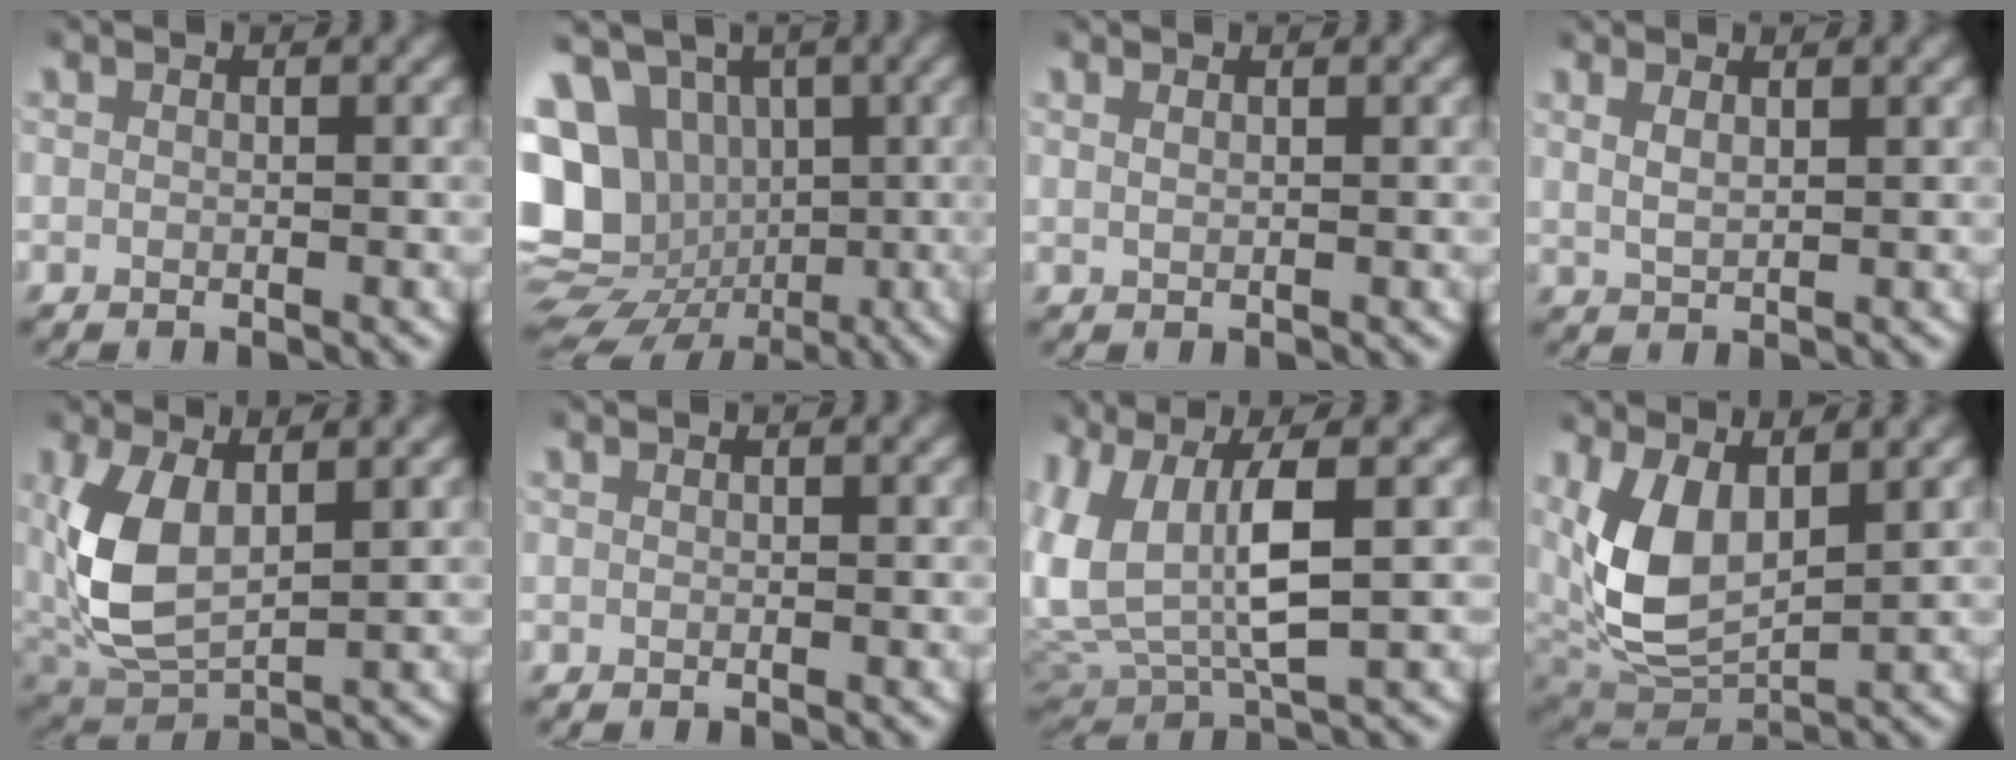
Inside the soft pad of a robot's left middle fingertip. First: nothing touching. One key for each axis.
{"total": 16.5, "fx": -3.0, "fy": 14.7, "fz": 6.9, "tx": -0.171, "ty": -0.064, "tz": -0.040}
{"total": 0.6, "fx": 0.5, "fy": -0.1, "fz": 0.3, "tx": -0.006, "ty": -0.001, "tz": 0.014}
{"total": 1.3, "fx": 0.9, "fy": 0.3, "fz": 0.9, "tx": -0.022, "ty": -0.003, "tz": 0.026}
{"total": 5.6, "fx": 1.1, "fy": 3.3, "fz": 4.4, "tx": -0.118, "ty": -0.007, "tz": 0.027}
{"total": 0.0}
{"total": 12.4, "fx": 1.7, "fy": 9.4, "fz": 8.0, "tx": -0.207, "ty": -0.016, "tz": 0.033}
{"total": 6.5, "fx": 1.2, "fy": 3.9, "fz": 5.0, "tx": -0.119, "ty": -0.011, "tz": 0.027}